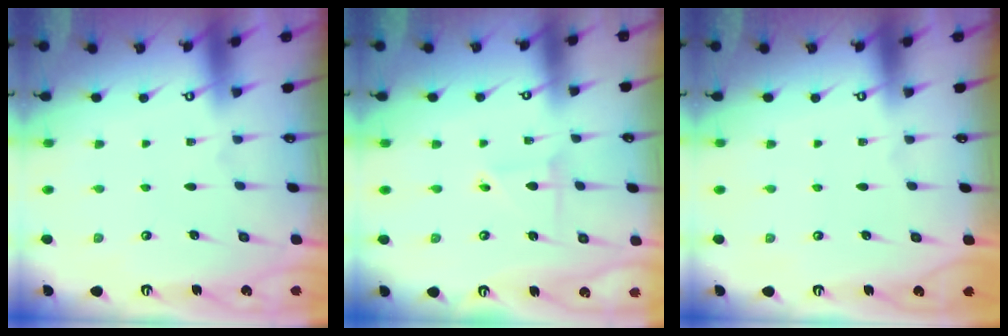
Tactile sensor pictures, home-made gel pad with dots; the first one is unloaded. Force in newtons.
{"total": 2.4, "press": 2.4, "slide": 0.2}
{"total": 0.0}